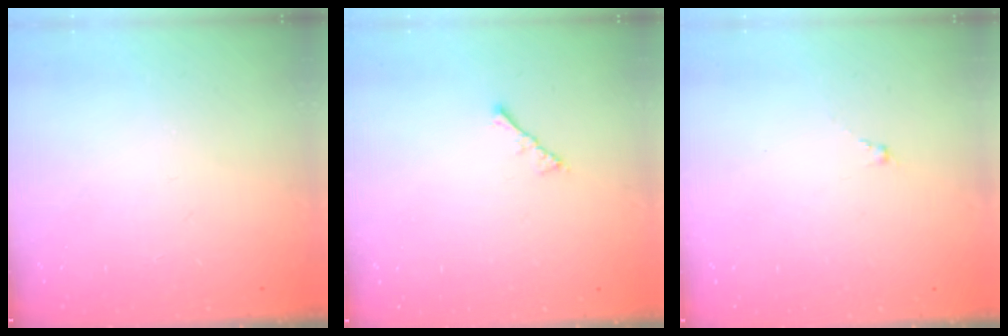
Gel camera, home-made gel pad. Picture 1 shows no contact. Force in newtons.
{"total": 2.2, "press": 2.1, "slide": 0.5}
{"total": 0.0}